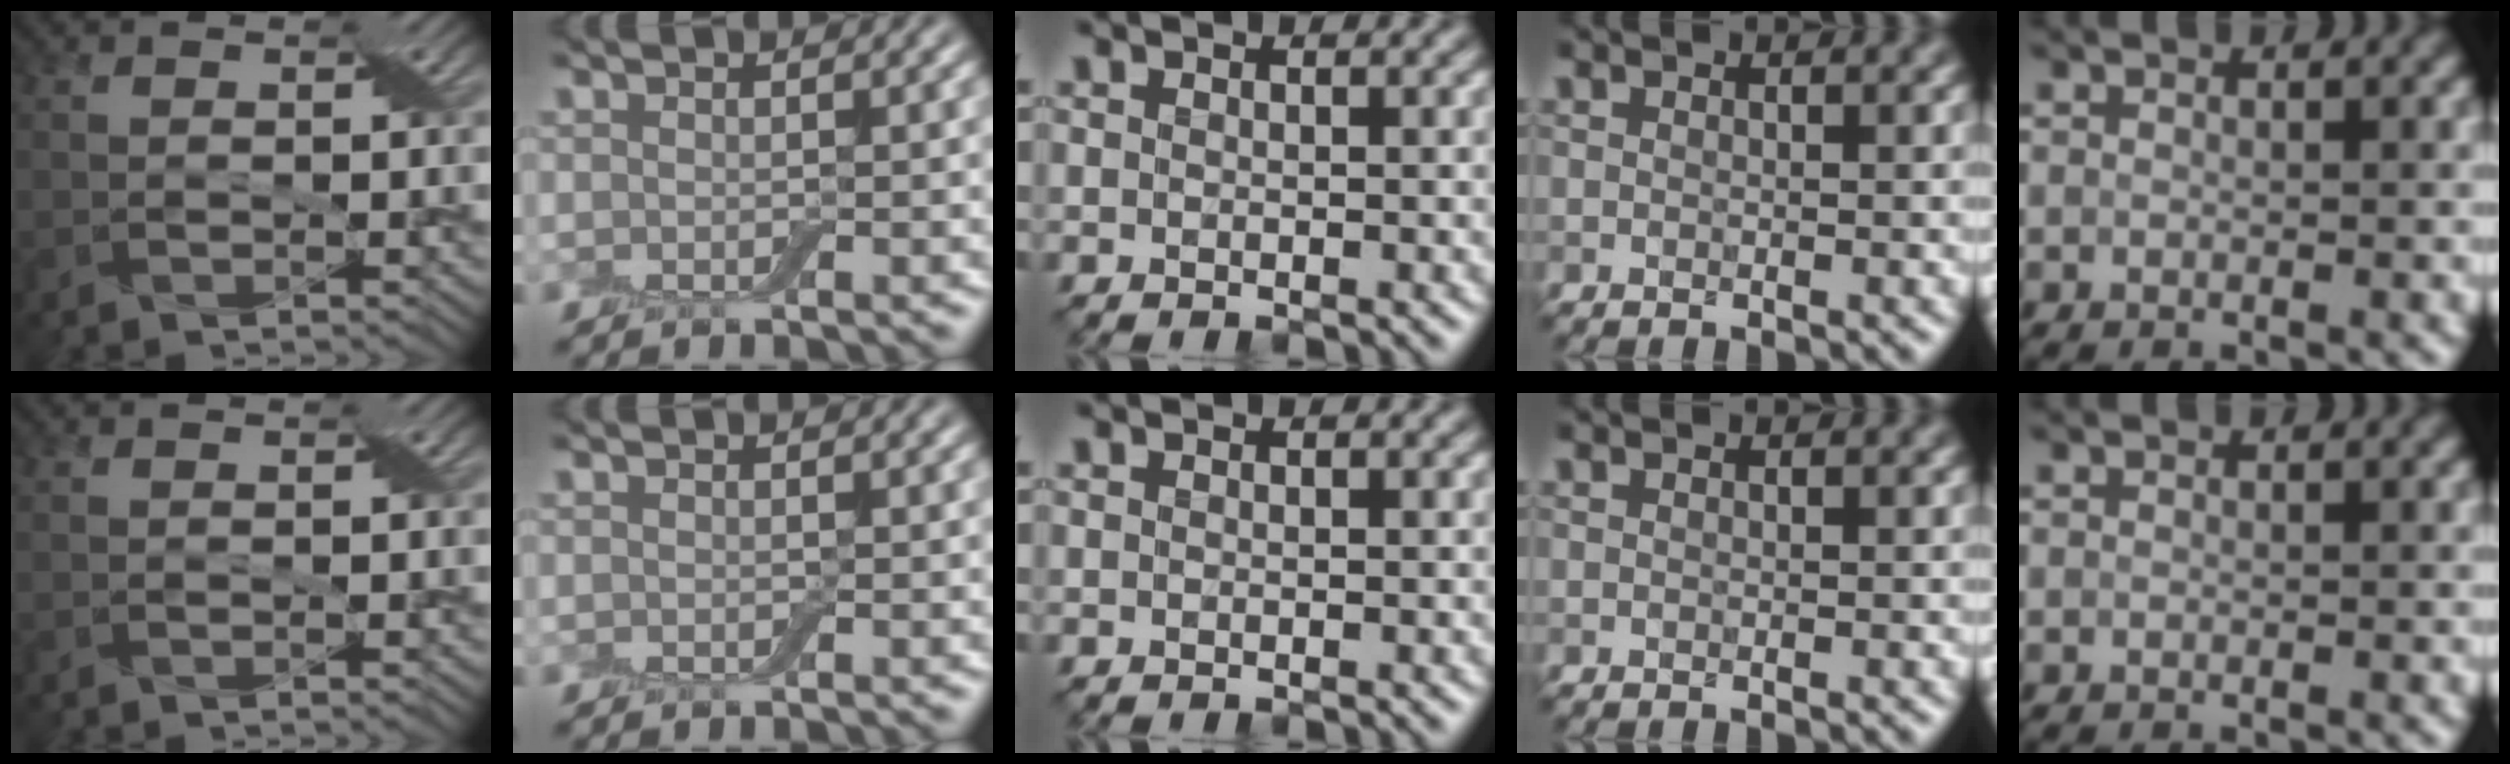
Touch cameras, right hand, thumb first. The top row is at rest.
{}